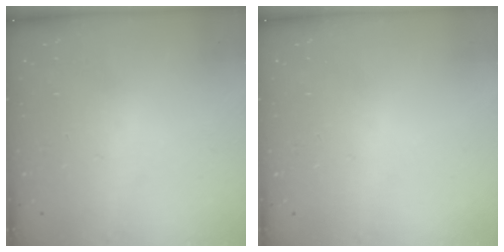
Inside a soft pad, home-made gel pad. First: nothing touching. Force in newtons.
{"total": 0.0}